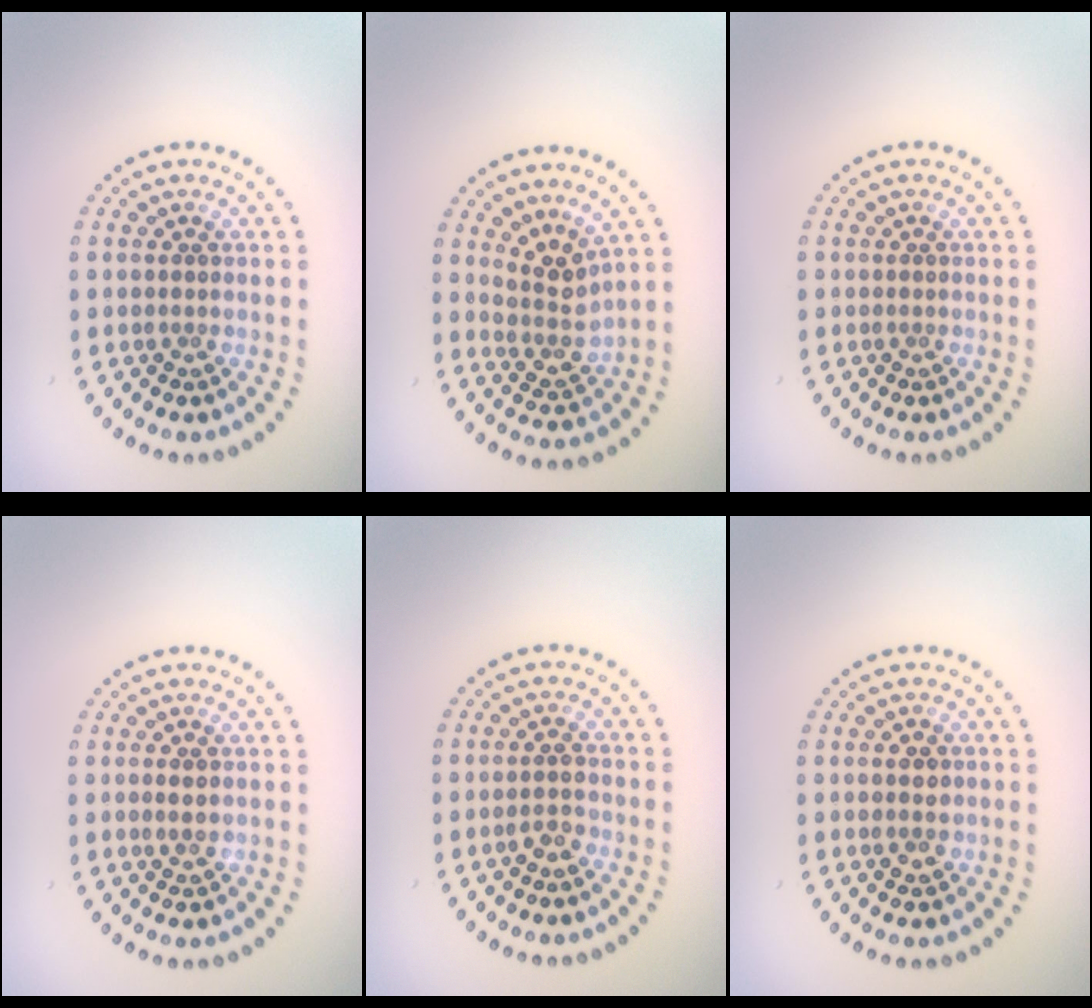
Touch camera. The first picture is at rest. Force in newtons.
{"total": 3.0, "press": 2.3, "slide": 1.9}
{"total": 0.0}
{"total": 0.8, "press": 0.8, "slide": 0.1}
{"total": 1.5, "press": 1.4, "slide": 0.4}
{"total": 1.5, "press": 1.5, "slide": 0.1}